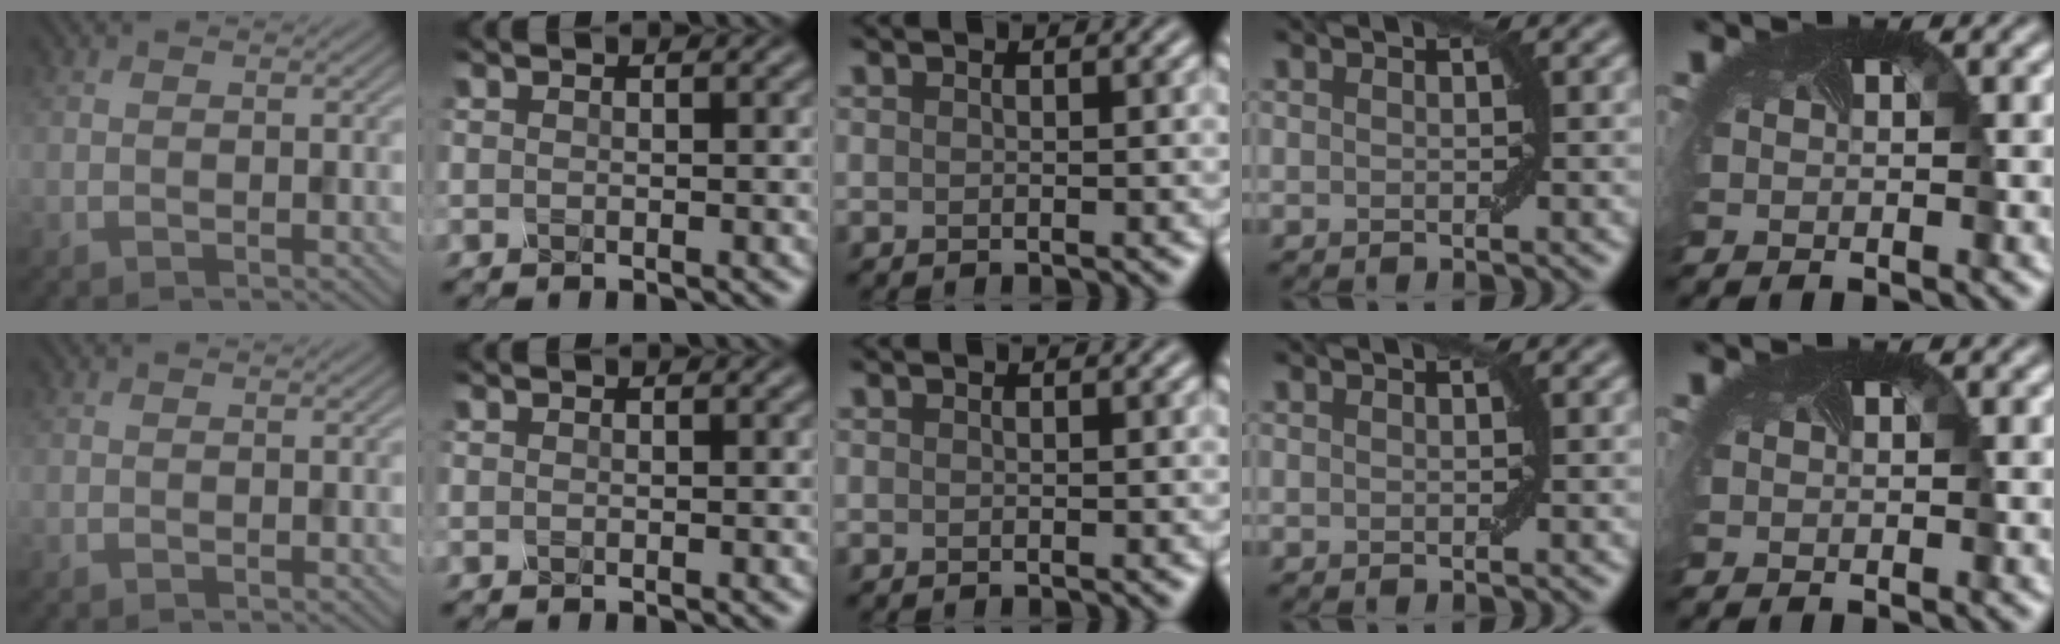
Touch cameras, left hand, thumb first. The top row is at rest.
{}